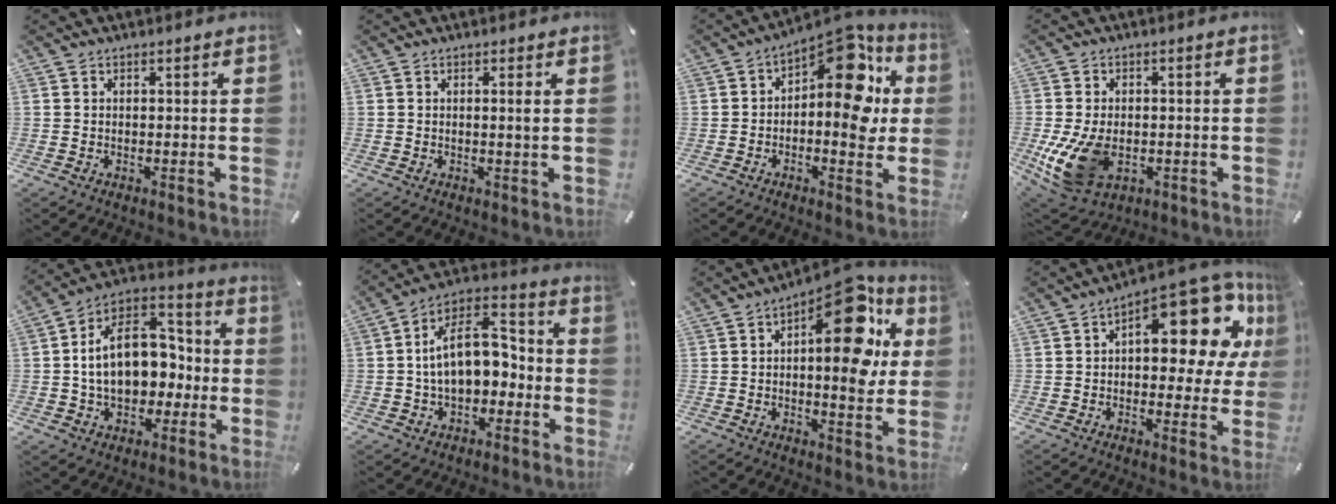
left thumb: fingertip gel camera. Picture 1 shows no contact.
{"total": 1.5, "force": [0.2, -0.2, 1.5], "torque": [-0.029, -0.004, 0.002]}
{"total": 16.0, "force": [4.7, 8.5, 12.7], "torque": [-0.154, -0.047, 0.074]}
{"total": 12.8, "force": [-3.1, 8.7, 8.9], "torque": [-0.188, -0.002, -0.050]}
{"total": 17.8, "force": [-0.6, 13.3, 11.9], "torque": [-0.186, 0.007, -0.006]}
{"total": 14.1, "force": [0.1, 9.4, 10.5], "torque": [-0.174, -0.001, 0.003]}
{"total": 18.0, "force": [6.3, 8.1, 14.8], "torque": [-0.180, -0.046, 0.097]}
{"total": 19.2, "force": [8.0, 9.2, 14.8], "torque": [-0.184, -0.067, 0.126]}